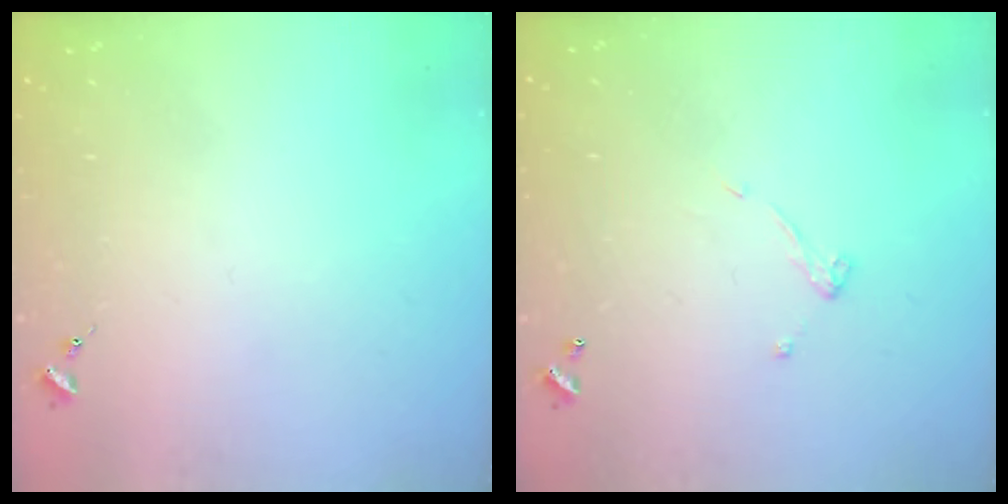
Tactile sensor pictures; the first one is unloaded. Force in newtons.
{"total": 4.4, "press": 4.4, "slide": 0.2}